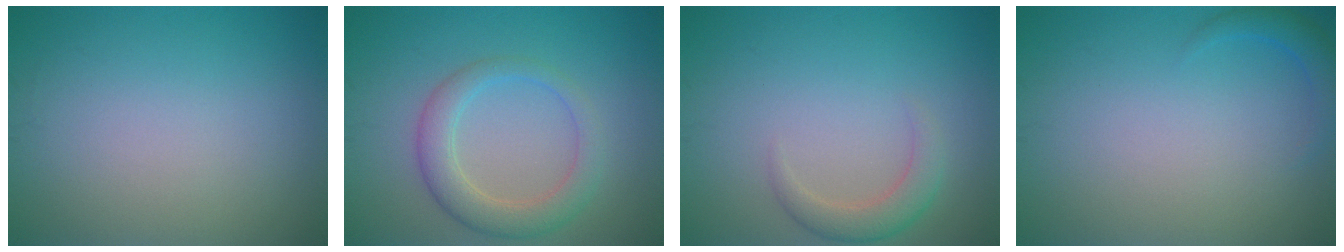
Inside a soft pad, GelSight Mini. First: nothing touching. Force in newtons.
{"total": 4.0, "press": 3.9, "slide": 0.5}
{"total": 2.4, "press": 2.4, "slide": 0.2}
{"total": 1.7, "press": 1.6, "slide": 0.2}